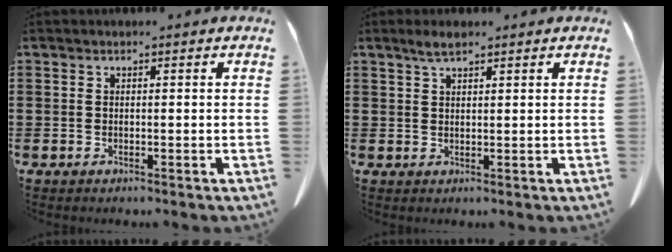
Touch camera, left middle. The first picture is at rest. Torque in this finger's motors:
{"motor_torque": [0.03, 0.00, 0.04, 0.01]}